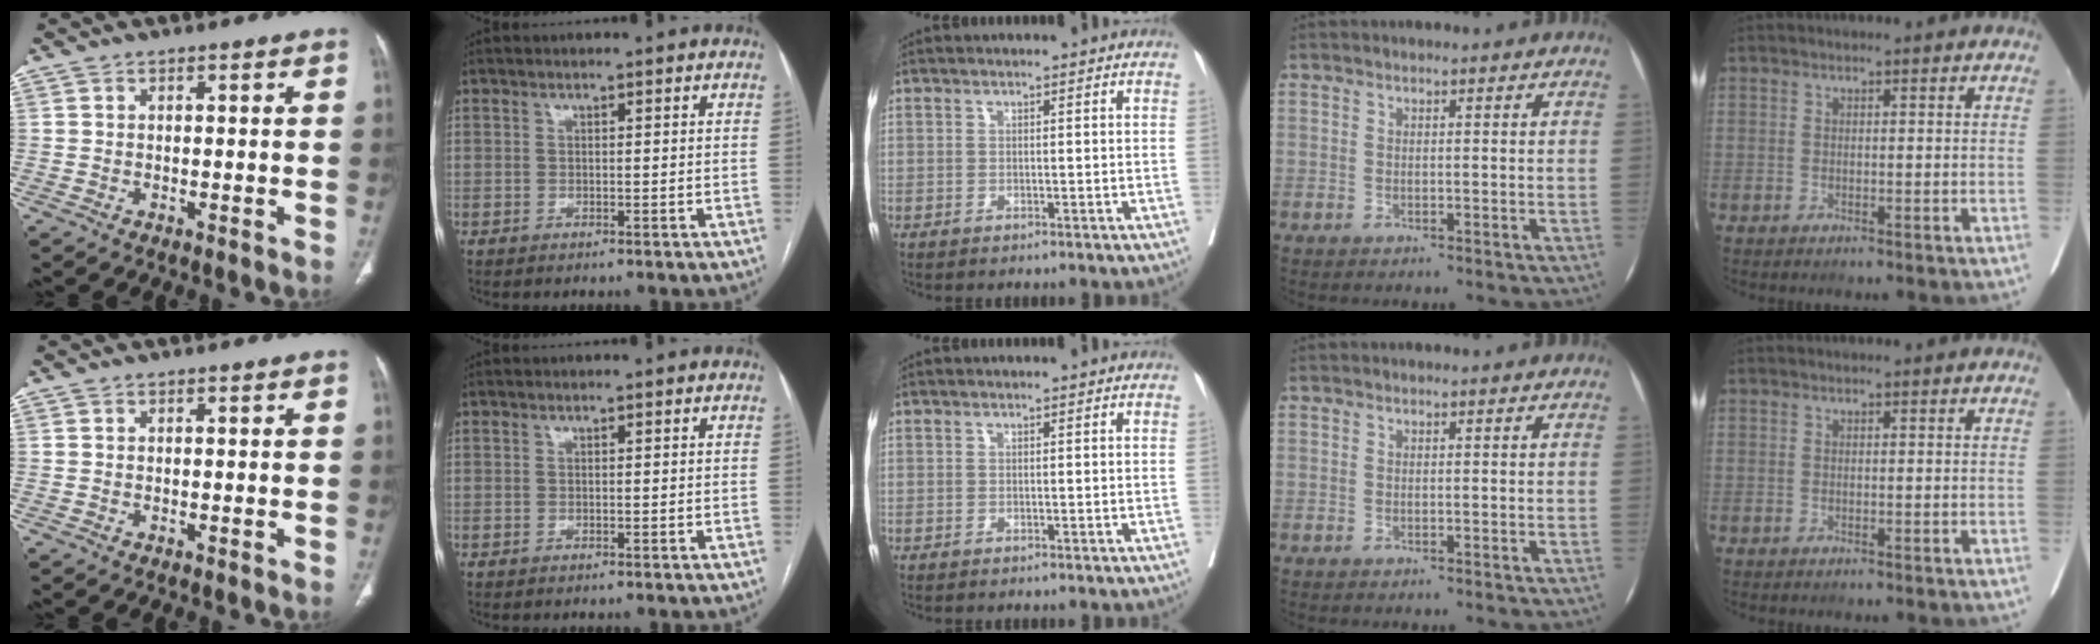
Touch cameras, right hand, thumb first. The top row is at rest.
{}